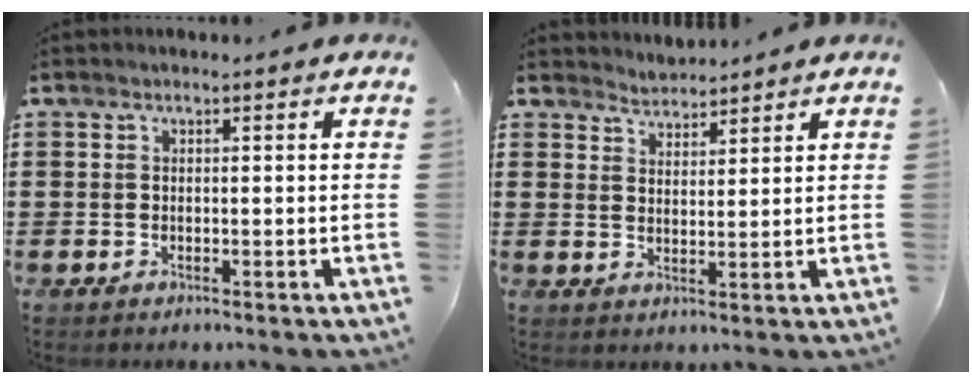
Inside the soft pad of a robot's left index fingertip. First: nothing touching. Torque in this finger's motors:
{"motor_torque": [0.05, -0.05, -0.02, -0.01]}